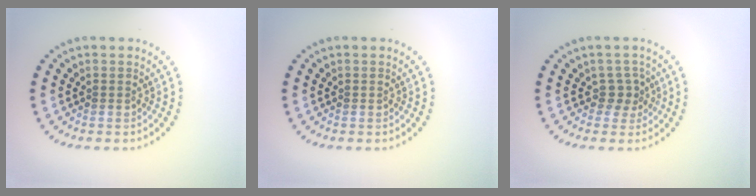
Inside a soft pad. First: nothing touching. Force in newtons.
{"total": 0.0}
{"total": 1.9, "press": 1.4, "slide": 1.4}